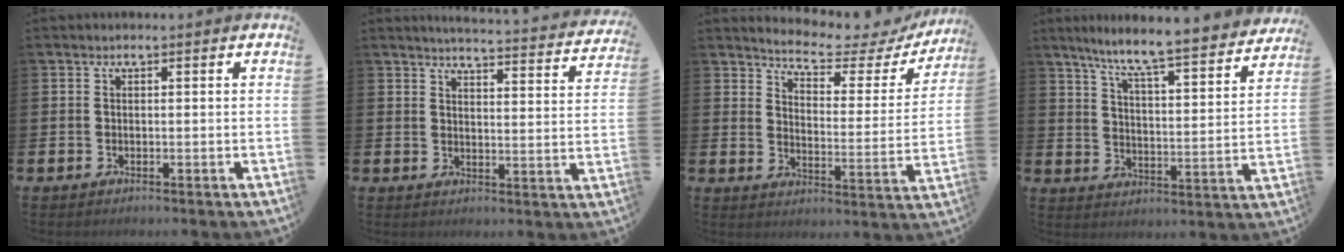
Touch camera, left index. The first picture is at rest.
{"total": 4.4, "force": [4.3, -0.2, 0.7], "torque": [-0.014, -0.040, 0.070]}
{"total": 4.9, "force": [4.5, 1.1, 1.6], "torque": [-0.048, -0.037, 0.067]}
{"total": 7.8, "force": [7.1, -0.2, 3.1], "torque": [-0.081, -0.060, 0.118]}